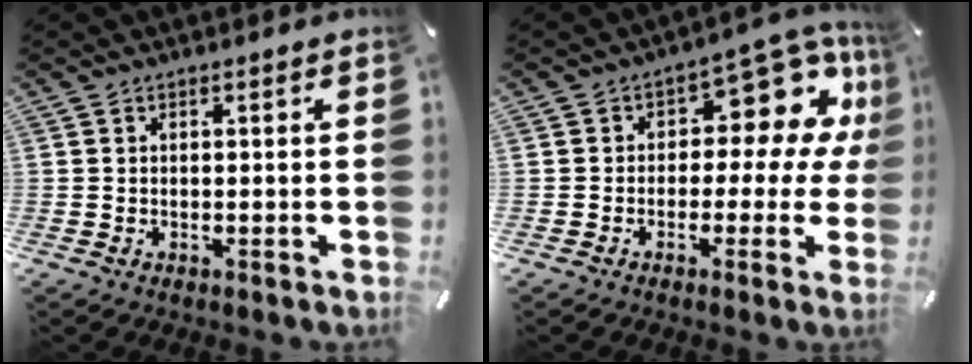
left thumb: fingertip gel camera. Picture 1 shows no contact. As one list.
[{"total": 12.3, "force": [5.0, 7.2, 8.5], "torque": [-0.100, -0.043, 0.083]}]